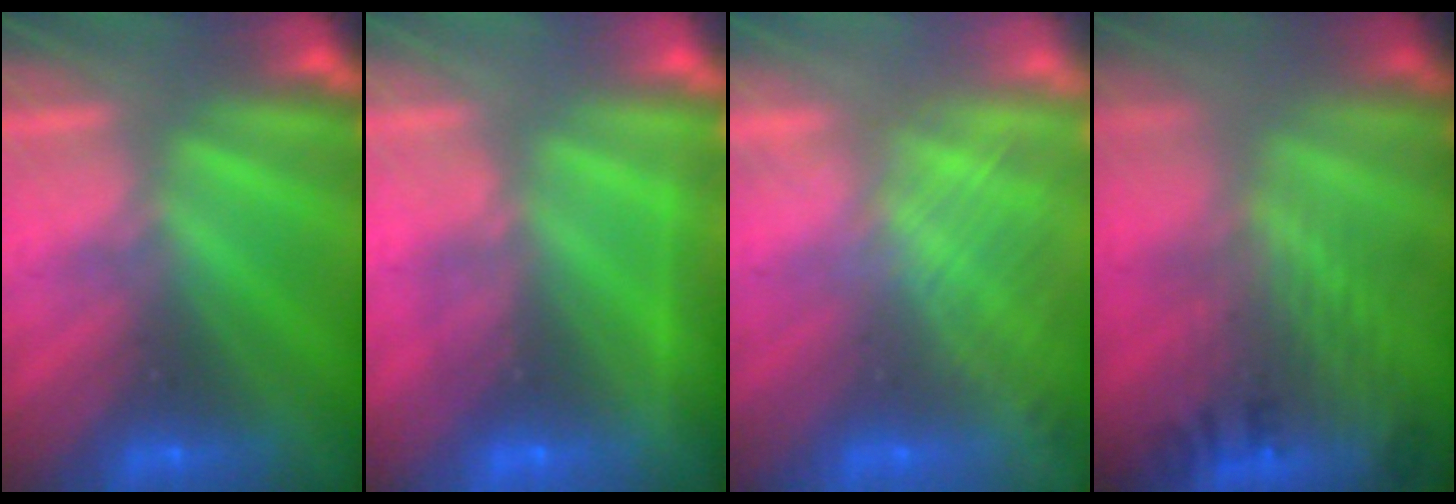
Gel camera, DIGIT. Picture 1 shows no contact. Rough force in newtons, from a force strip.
{"total": 2.3}
{"total": 2.9}
{"total": 8.5}